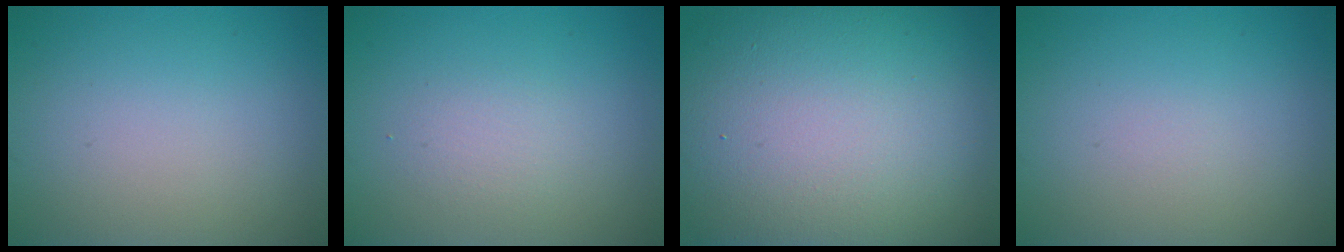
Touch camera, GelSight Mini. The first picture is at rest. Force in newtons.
{"total": 1.4, "press": 1.4, "slide": 0.1}
{"total": 18.9, "press": 18.9, "slide": 0.4}
{"total": 0.0}